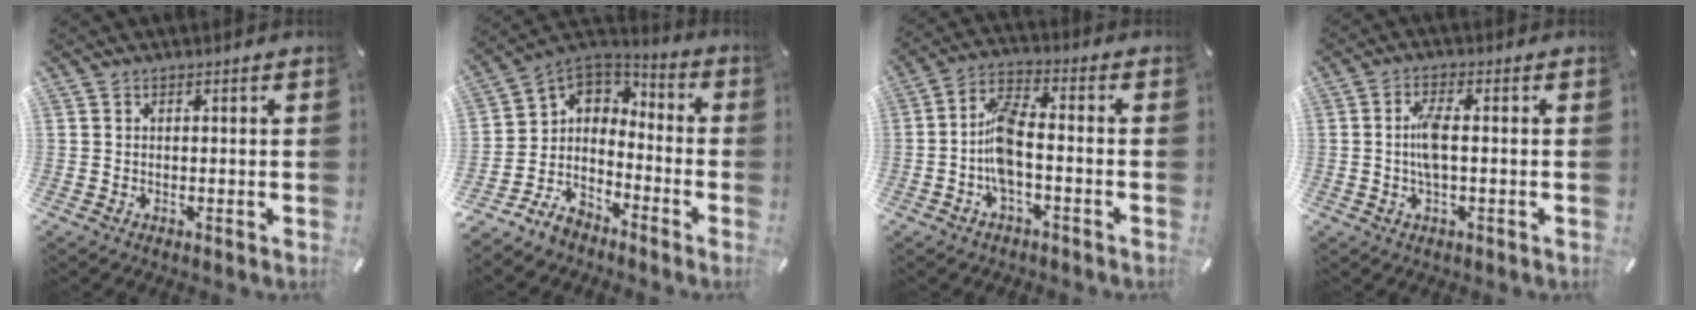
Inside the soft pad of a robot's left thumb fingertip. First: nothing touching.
{"total": 6.9, "force": [-3.5, 6.0, 0.6], "torque": [-0.039, -0.003, -0.065]}
{"total": 10.5, "force": [-3.0, 4.2, 9.1], "torque": [-0.202, -0.004, -0.056]}
{"total": 5.3, "force": [-0.2, 1.5, 5.1], "torque": [-0.102, -0.001, -0.008]}